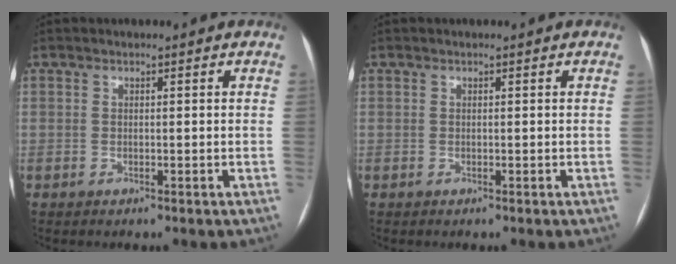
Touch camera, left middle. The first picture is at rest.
{"total": 0.0}